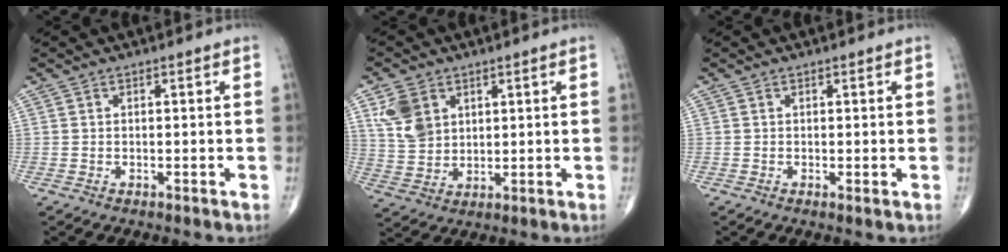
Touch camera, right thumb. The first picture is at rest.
{"total": 7.9, "force": [3.4, 5.8, 4.2], "torque": [-0.069, -0.011, 0.078]}
{"total": 0.6, "force": [0.0, 0.0, 0.6], "torque": [-0.013, -0.004, -0.002]}